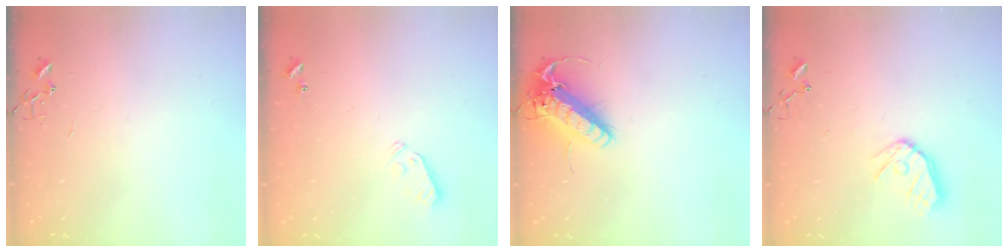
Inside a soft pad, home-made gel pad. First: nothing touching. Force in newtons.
{"total": 3.8, "press": 3.7, "slide": 0.8}
{"total": 15.9, "press": 15.7, "slide": 2.8}
{"total": 10.8, "press": 10.8, "slide": 0.9}